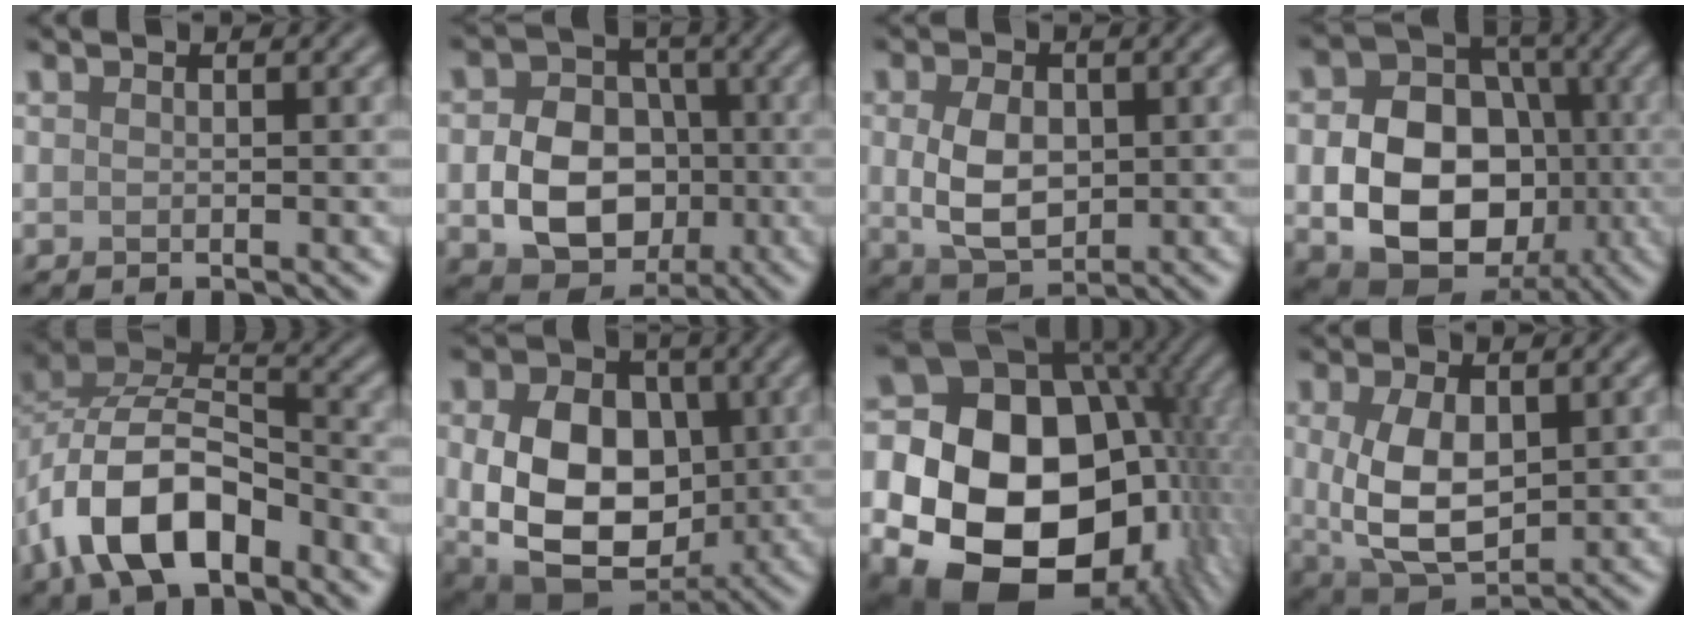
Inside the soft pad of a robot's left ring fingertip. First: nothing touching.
{"total": 7.6, "force": [-1.4, 6.0, 4.5], "torque": [-0.078, -0.005, -0.023]}
{"total": 5.3, "force": [0.2, 3.6, 3.9], "torque": [-0.082, -0.004, 0.008]}
{"total": 11.1, "force": [-1.9, 8.4, 7.1], "torque": [-0.120, -0.010, -0.035]}
{"total": 9.8, "force": [-4.5, 5.2, 7.0], "torque": [-0.131, 0.015, -0.094]}
{"total": 12.3, "force": [-0.3, 8.9, 8.4], "torque": [-0.143, -0.017, 0.001]}
{"total": 24.8, "force": [-2.3, 19.9, 14.6], "torque": [-0.281, 0.013, -0.066]}
{"total": 6.7, "force": [0.6, 3.9, 5.4], "torque": [-0.116, -0.004, 0.018]}